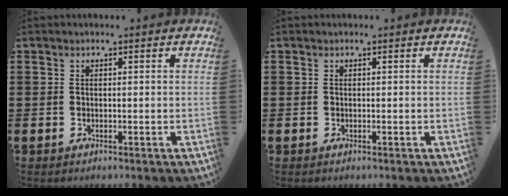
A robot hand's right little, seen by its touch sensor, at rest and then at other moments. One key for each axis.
{"total": 0.0}